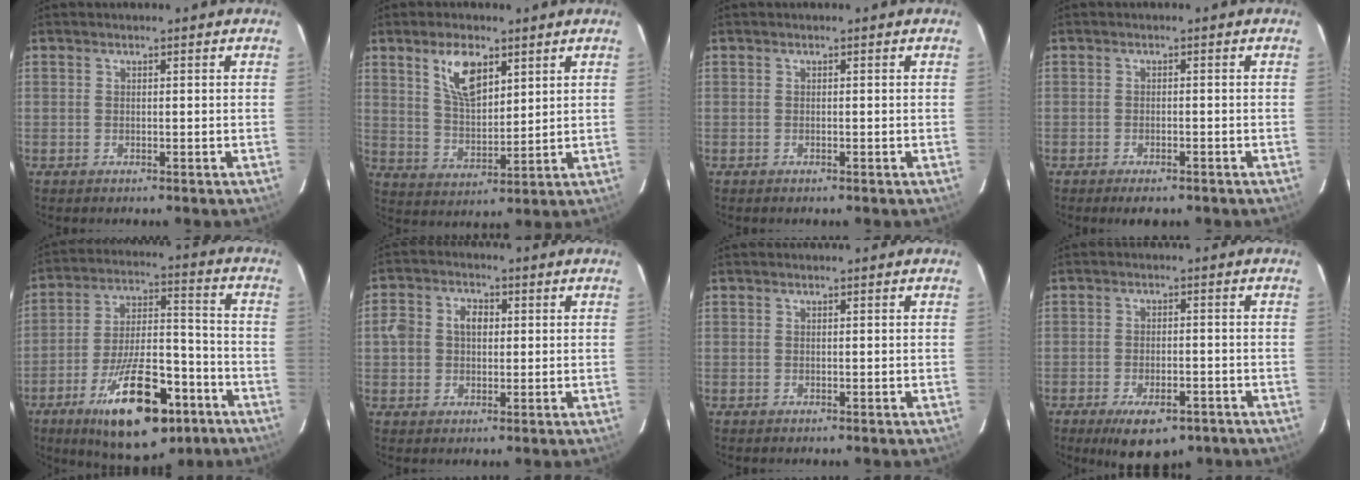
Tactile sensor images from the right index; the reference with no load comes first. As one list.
[{"total": 9.1, "force": [4.8, 4.2, 6.4], "torque": [-0.116, 0.008, 0.099]}, {"total": 0.0}, {"total": 3.3, "force": [-2.5, 1.3, 1.8], "torque": [-0.038, -0.008, -0.036]}, {"total": 21.5, "force": [-11.9, 8.6, 15.7], "torque": [-0.268, -0.005, -0.178]}, {"total": 5.9, "force": [0.3, 5.0, 3.2], "torque": [-0.061, 0.021, 0.002]}, {"total": 0.0}, {"total": 9.3, "force": [-6.0, 4.0, 5.8], "torque": [-0.114, -0.015, -0.082]}]